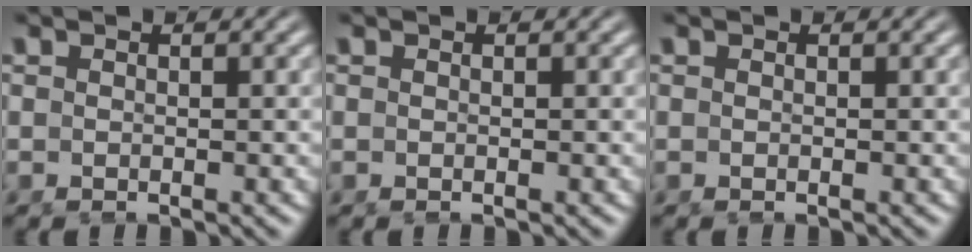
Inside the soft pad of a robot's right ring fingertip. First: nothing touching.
{"total": 0.0}
{"total": 0.0}